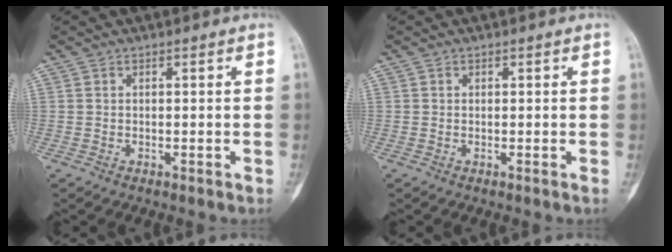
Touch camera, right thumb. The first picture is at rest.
{"total": 0.0}